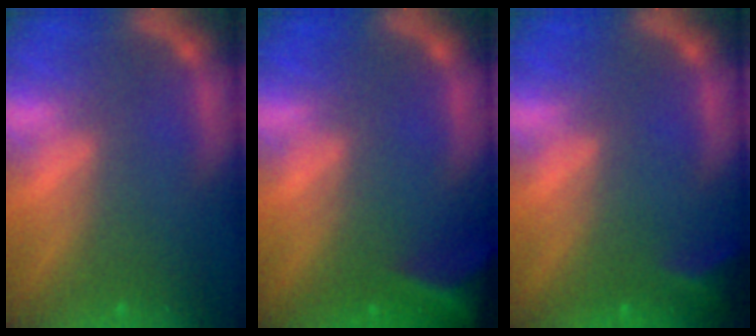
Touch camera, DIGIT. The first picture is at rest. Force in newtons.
{"total": 8.0}
{"total": 2.9}